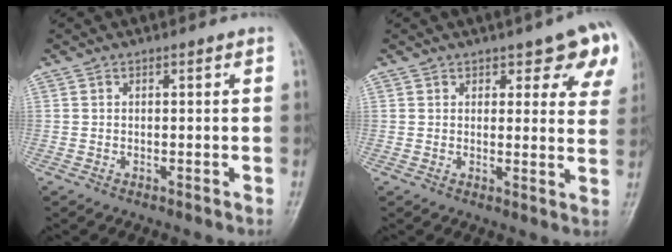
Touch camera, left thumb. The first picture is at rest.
{"total": 8.8, "force": [5.2, 4.4, 5.7], "torque": [-0.020, -0.024, 0.058]}